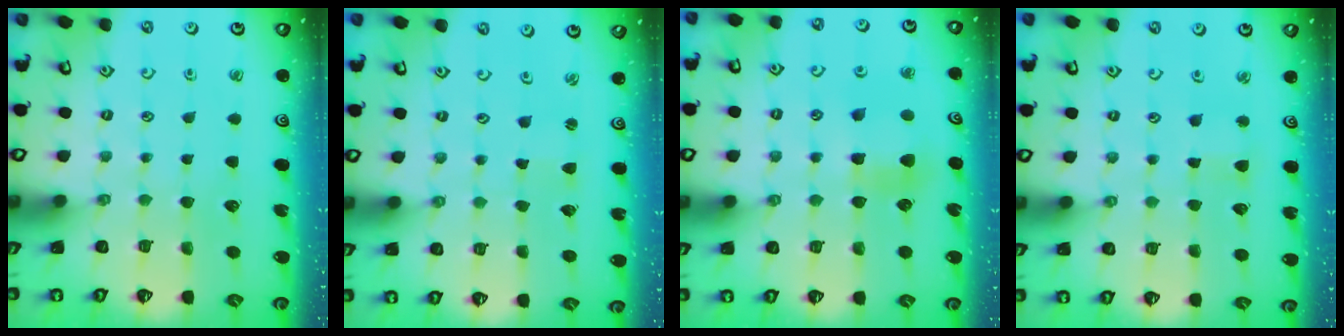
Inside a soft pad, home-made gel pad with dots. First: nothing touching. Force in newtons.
{"total": 1.4, "press": 1.4, "slide": 0.3}
{"total": 6.0, "press": 6.0, "slide": 0.5}
{"total": 3.1, "press": 3.1, "slide": 0.3}